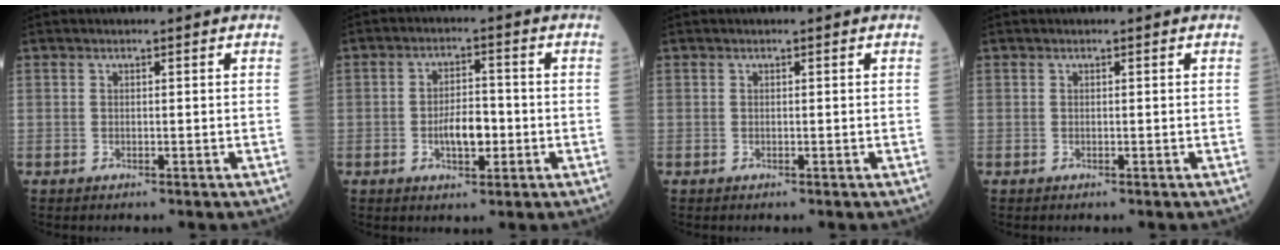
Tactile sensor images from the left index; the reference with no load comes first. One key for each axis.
{"total": 5.3, "fx": -1.8, "fy": 2.4, "fz": 4.4, "tx": -0.080, "ty": 0.001, "tz": -0.031}
{"total": 0.0}
{"total": 0.0}